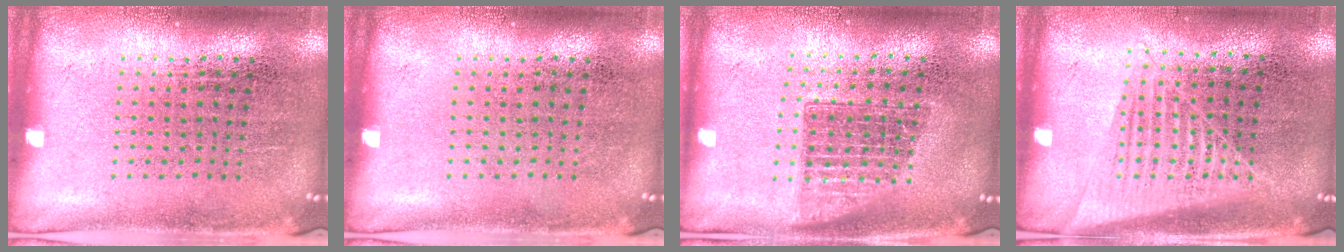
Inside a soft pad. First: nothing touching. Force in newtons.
{"total": 0.0}
{"total": 1.4, "press": 1.1, "slide": 0.8}
{"total": 1.4, "press": 1.3, "slide": 0.5}